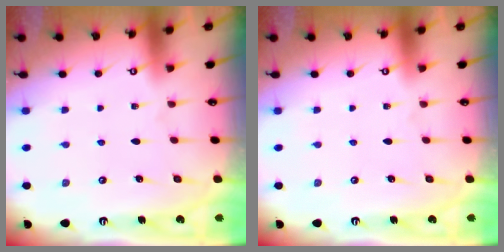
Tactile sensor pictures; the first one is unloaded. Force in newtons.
{"total": 0.0}